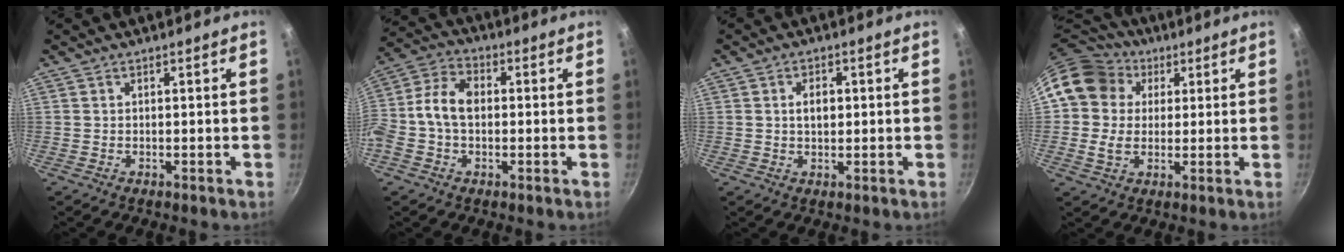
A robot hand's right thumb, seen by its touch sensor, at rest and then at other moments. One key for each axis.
{"total": 9.4, "fx": -0.3, "fy": 6.5, "fz": 6.9, "tx": -0.122, "ty": 0.031, "tz": -0.025}
{"total": 3.2, "fx": 0.4, "fy": 2.2, "fz": 2.4, "tx": -0.028, "ty": 0.003, "tz": 0.005}
{"total": 13.6, "fx": 4.4, "fy": 11.3, "fz": 6.1, "tx": -0.097, "ty": 0.012, "tz": 0.063}